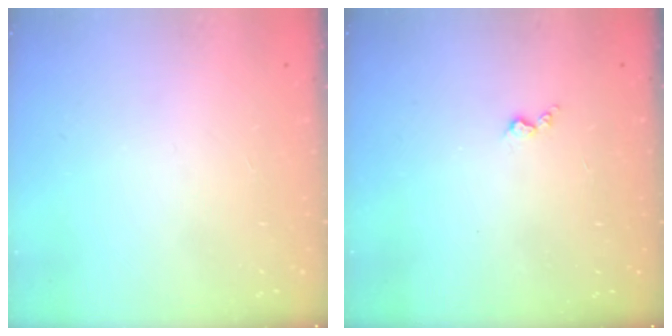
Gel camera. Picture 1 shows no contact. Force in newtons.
{"total": 2.4, "press": 2.4, "slide": 0.5}